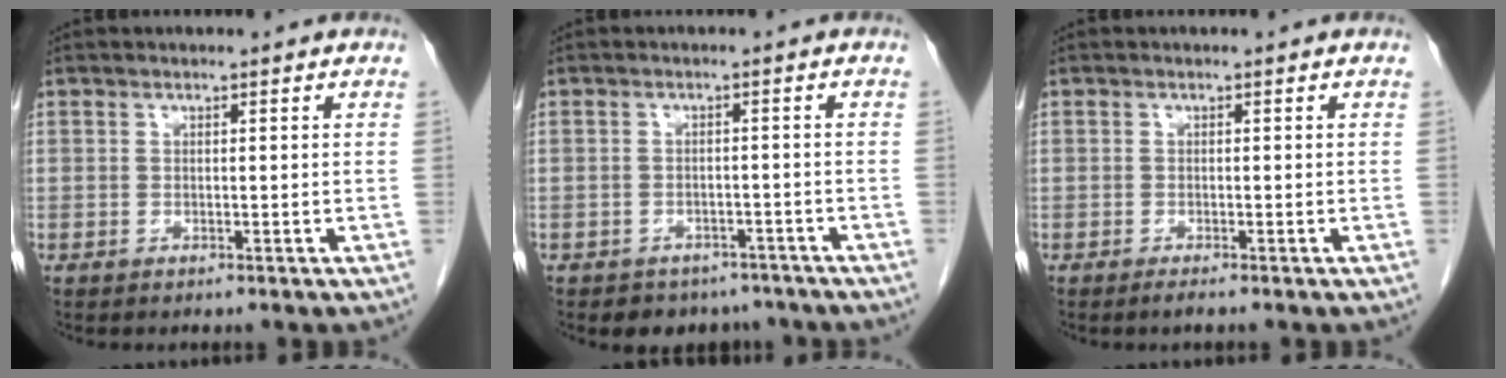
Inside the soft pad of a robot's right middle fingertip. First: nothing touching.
{"total": 5.5, "force": [-4.6, 3.1, 0.6], "torque": [0.004, 0.012, -0.057]}
{"total": 0.8, "force": [-0.6, -0.2, 0.5], "torque": [-0.009, -0.001, -0.013]}